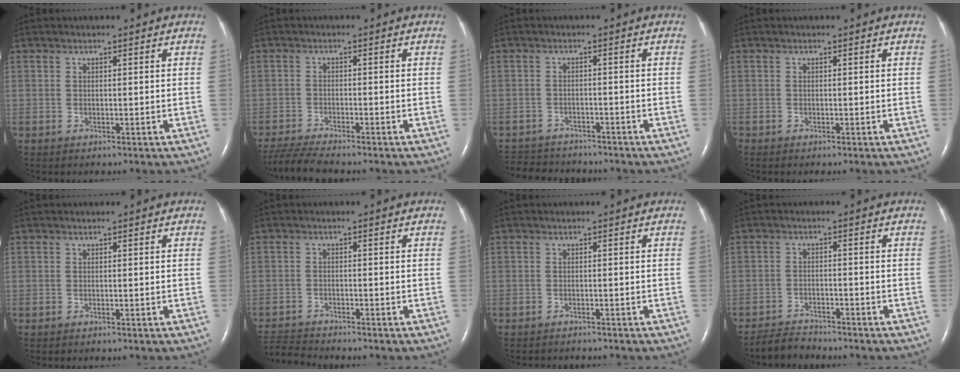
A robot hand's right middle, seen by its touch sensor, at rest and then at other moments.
{"total": 6.2, "force": [-5.6, -0.5, 2.5], "torque": [-0.048, -0.025, -0.100]}
{"total": 8.7, "force": [-8.1, 2.4, 1.9], "torque": [-0.039, 0.001, -0.117]}
{"total": 0.0}
{"total": 0.0}
{"total": 4.6, "force": [-4.6, -0.4, -0.1], "torque": [-0.002, -0.013, -0.084]}
{"total": 2.1, "force": [-2.0, 0.4, 0.3], "torque": [-0.006, -0.005, -0.025]}
{"total": 3.2, "force": [-3.2, 0.3, -0.2], "torque": [-0.002, -0.014, -0.059]}